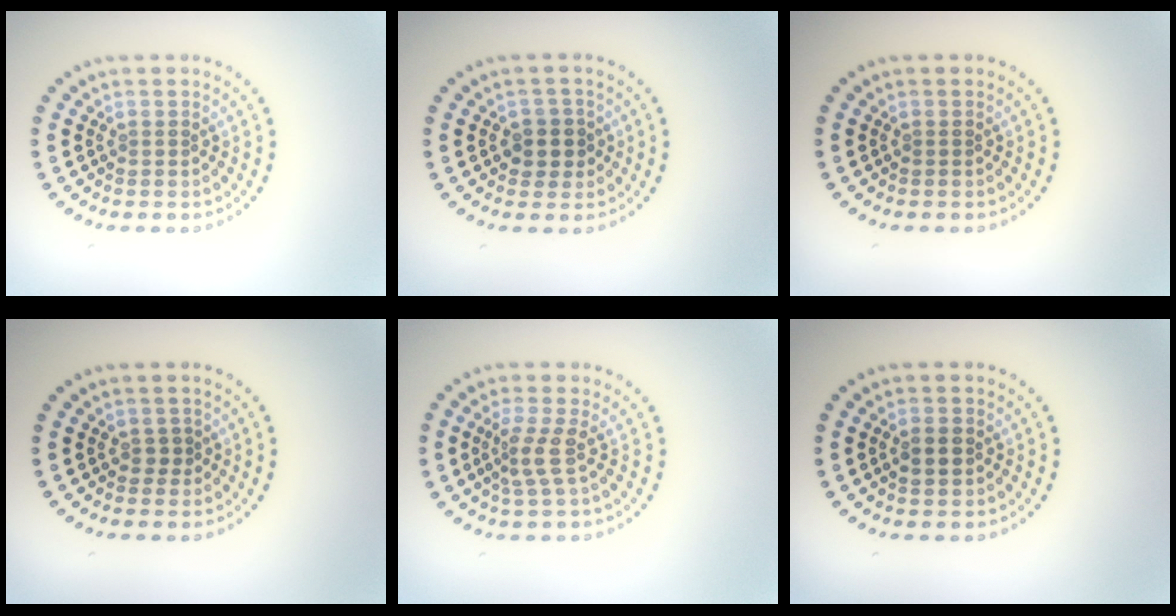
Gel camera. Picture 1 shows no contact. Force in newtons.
{"total": 2.4, "press": 2.2, "slide": 0.9}
{"total": 0.0}
{"total": 0.7, "press": 0.6, "slide": 0.4}
{"total": 2.3, "press": 1.6, "slide": 1.6}
{"total": 1.6, "press": 1.6, "slide": 0.1}